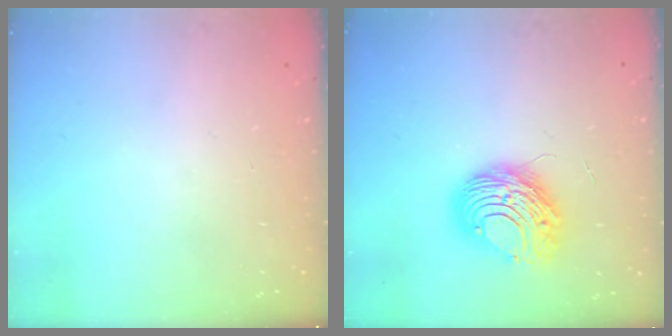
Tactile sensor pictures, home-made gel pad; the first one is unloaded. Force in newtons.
{"total": 9.7, "press": 9.7, "slide": 1.2}